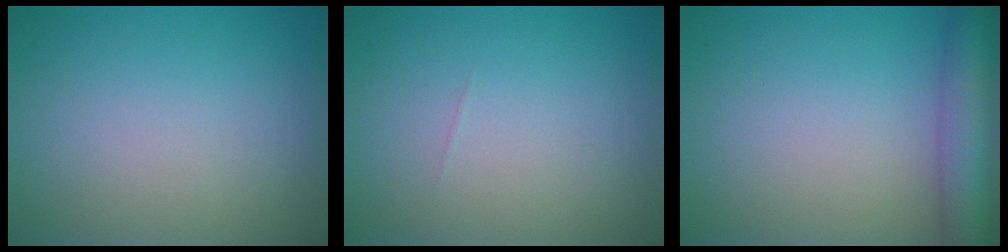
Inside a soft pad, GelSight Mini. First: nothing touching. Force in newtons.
{"total": 0.0}
{"total": 6.3, "press": 6.3, "slide": 0.2}